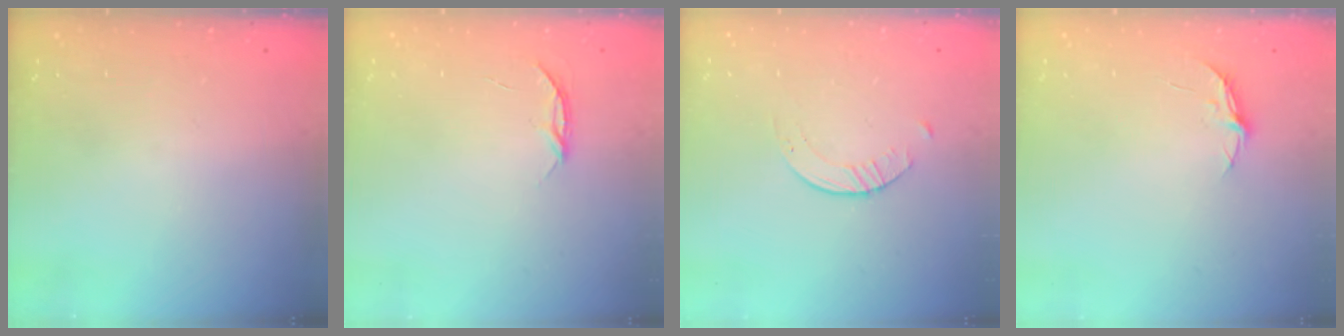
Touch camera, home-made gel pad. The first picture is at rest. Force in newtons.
{"total": 3.6, "press": 3.6, "slide": 0.5}
{"total": 1.6, "press": 1.6, "slide": 0.3}
{"total": 3.8, "press": 3.8, "slide": 0.3}